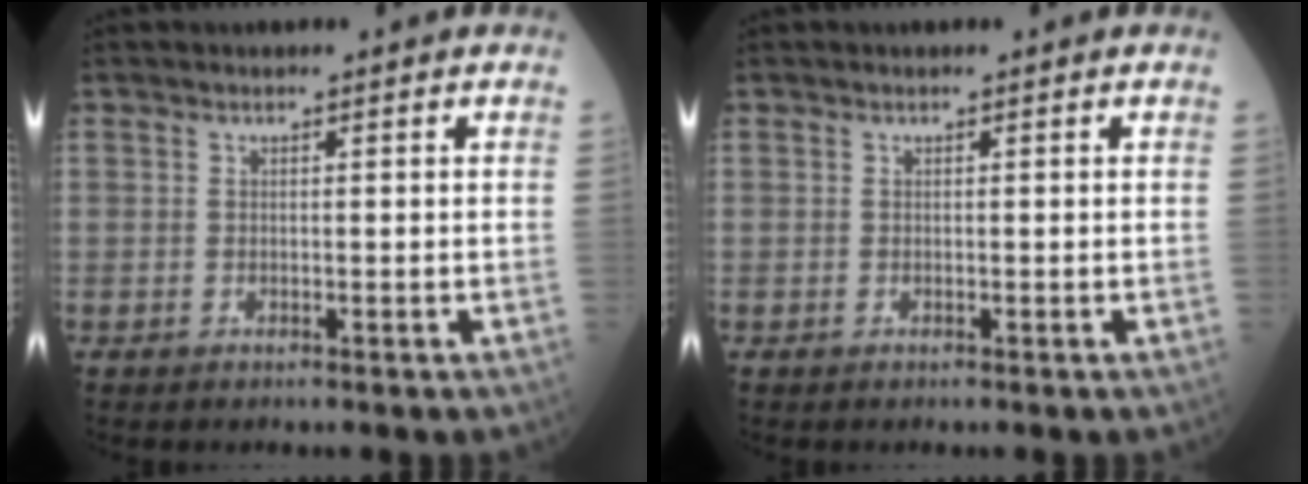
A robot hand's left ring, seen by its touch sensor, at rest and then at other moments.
{"total": 0.0}